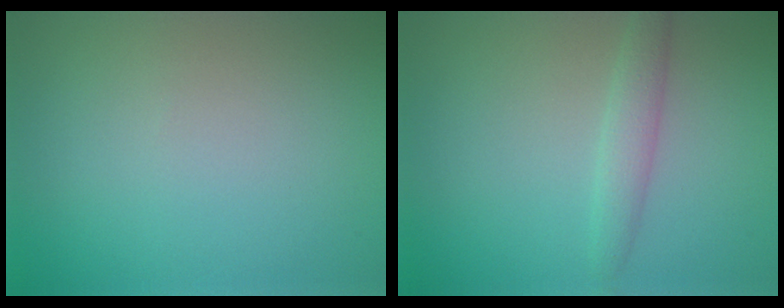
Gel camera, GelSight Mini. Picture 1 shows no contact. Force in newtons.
{"total": 1.9, "press": 1.9, "slide": 0.1}